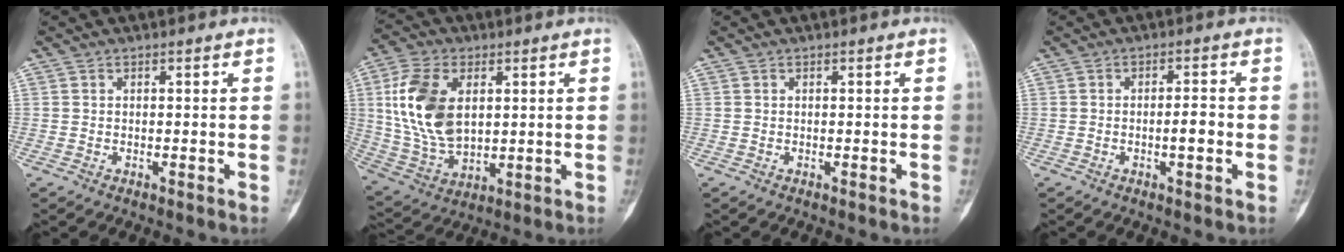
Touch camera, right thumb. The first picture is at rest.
{"total": 16.0, "force": [3.5, 9.7, 12.2], "torque": [-0.237, -0.009, 0.077]}
{"total": 0.0}
{"total": 3.7, "force": [-0.8, 1.1, 3.5], "torque": [-0.053, 0.006, -0.013]}